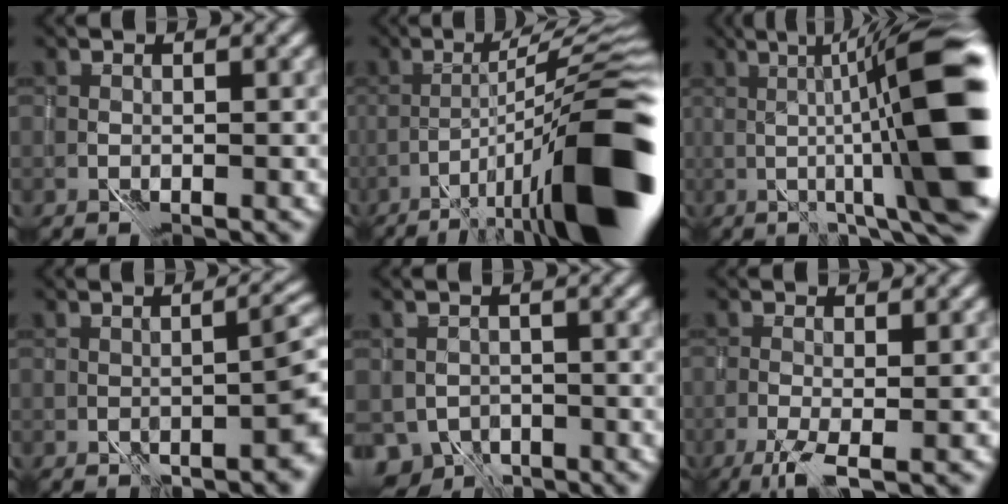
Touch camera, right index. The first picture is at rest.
{"total": 13.5, "force": [-5.0, 2.1, 12.3], "torque": [-0.178, 0.026, -0.067]}
{"total": 13.7, "force": [1.6, 2.1, 13.5], "torque": [-0.157, 0.022, 0.030]}
{"total": 4.2, "force": [-1.0, 0.9, 4.0], "torque": [-0.039, 0.016, -0.004]}
{"total": 2.8, "force": [-1.6, 2.1, 1.1], "torque": [-0.011, -0.007, -0.028]}
{"total": 2.8, "force": [-0.6, 0.5, 2.7], "torque": [-0.041, 0.004, -0.018]}